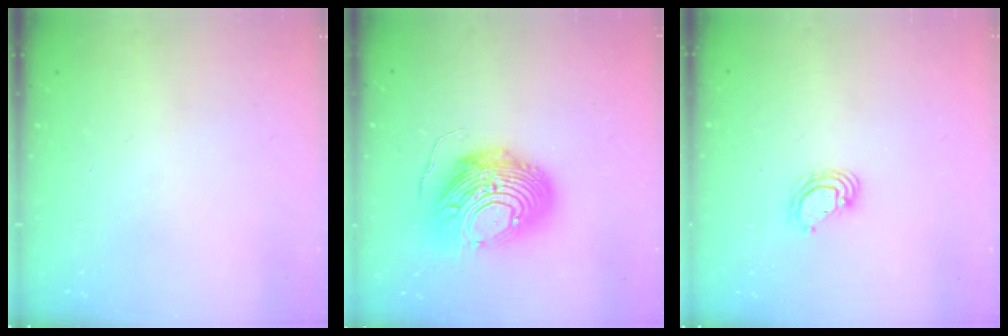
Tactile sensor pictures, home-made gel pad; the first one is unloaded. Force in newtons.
{"total": 18.1, "press": 18.0, "slide": 1.6}
{"total": 4.6, "press": 4.6, "slide": 0.2}